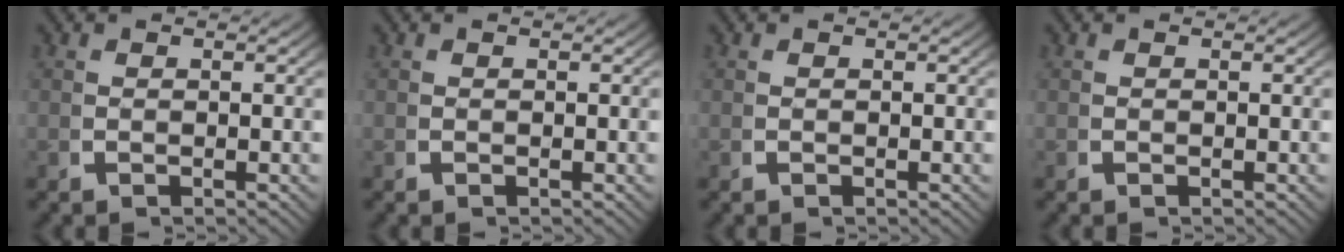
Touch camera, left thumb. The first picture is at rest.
{"total": 0.0}
{"total": 0.0}
{"total": 0.0}